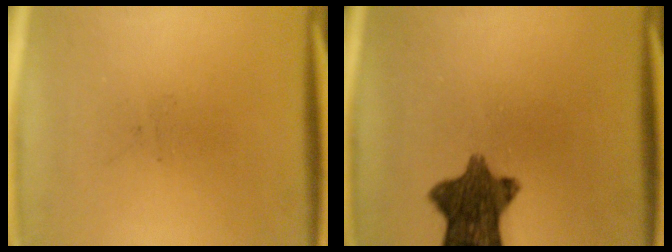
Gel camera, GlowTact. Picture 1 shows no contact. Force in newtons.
{"total": 10.2}